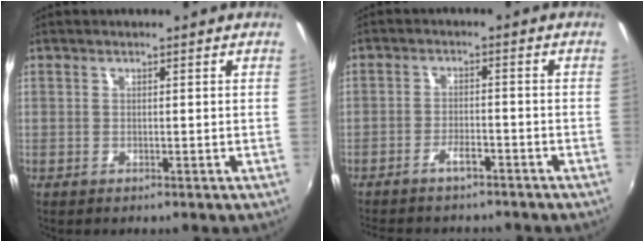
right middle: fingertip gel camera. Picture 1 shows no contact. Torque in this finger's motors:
{"motor_torque": [1.07, -1.07, 0.12, 0.04]}